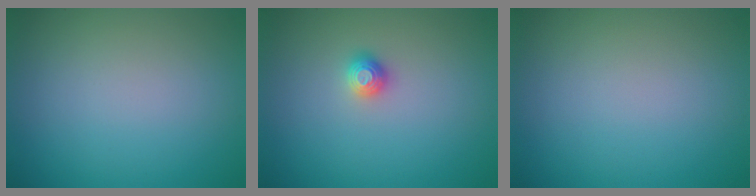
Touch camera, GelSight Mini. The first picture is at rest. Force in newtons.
{"total": 1.2, "press": 1.1, "slide": 0.3}
{"total": 0.0}